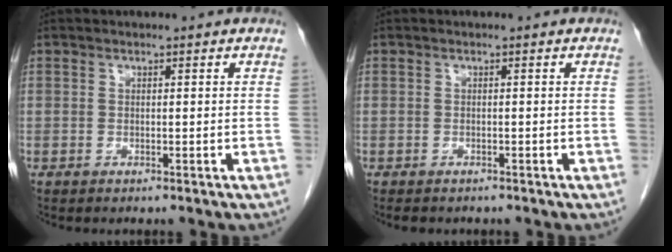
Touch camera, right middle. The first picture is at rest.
{"total": 2.6, "force": [-2.2, 1.1, 0.9], "torque": [-0.014, -0.005, -0.027]}